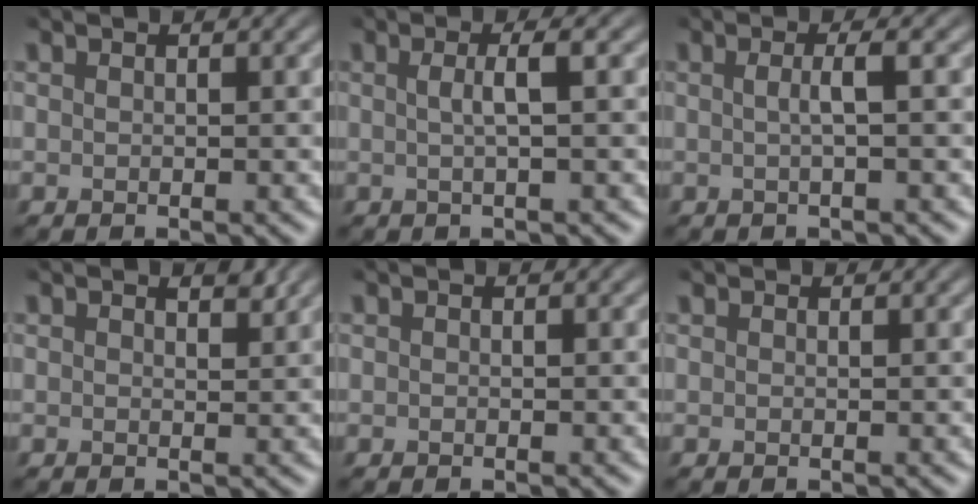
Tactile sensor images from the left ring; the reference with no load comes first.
{"total": 2.5, "force": [0.2, 0.6, 2.5], "torque": [-0.039, 0.003, -0.002]}
{"total": 2.2, "force": [0.0, 0.5, 2.1], "torque": [-0.034, 0.002, -0.005]}
{"total": 1.0, "force": [0.8, 0.3, 0.5], "torque": [-0.009, -0.002, 0.014]}
{"total": 0.0}
{"total": 0.5, "force": [0.5, 0.1, 0.0], "torque": [-0.002, 0.000, 0.007]}